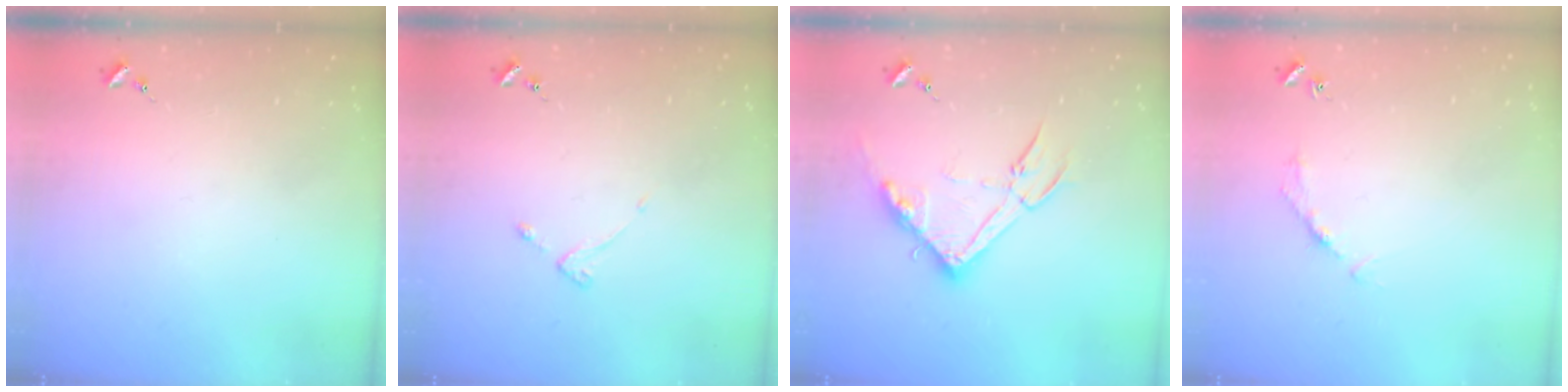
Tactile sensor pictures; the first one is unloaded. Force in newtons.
{"total": 2.6, "press": 2.6, "slide": 0.5}
{"total": 15.2, "press": 15.2, "slide": 0.6}
{"total": 2.7, "press": 2.7, "slide": 0.4}